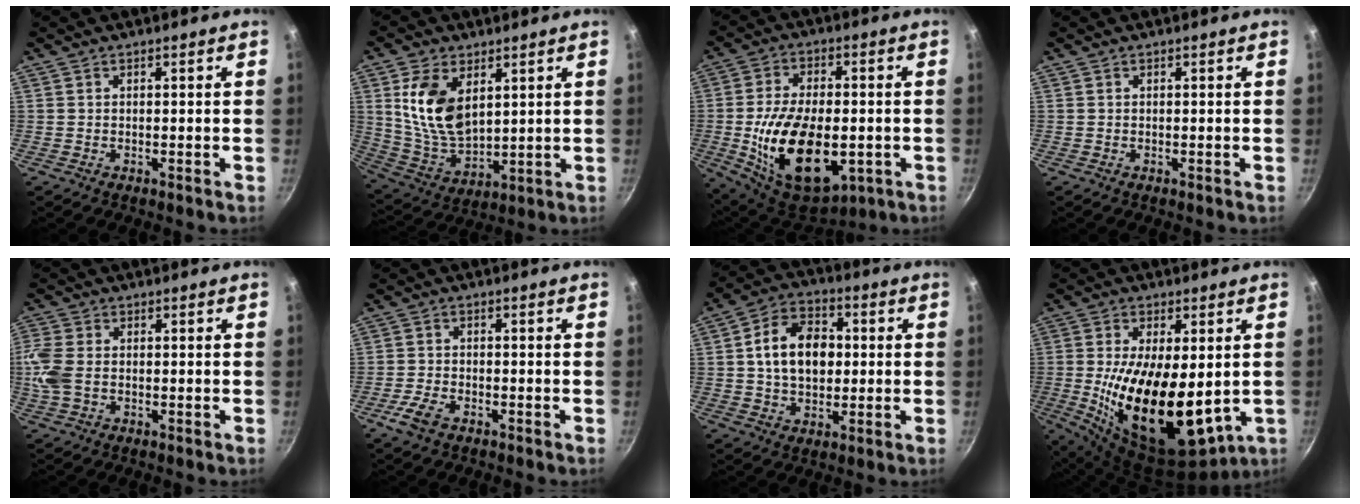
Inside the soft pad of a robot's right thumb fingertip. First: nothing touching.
{"total": 14.0, "force": [4.4, 8.4, 10.4], "torque": [-0.181, -0.032, 0.097]}
{"total": 21.4, "force": [-4.0, 12.0, 17.3], "torque": [-0.290, 0.003, -0.052]}
{"total": 0.0}
{"total": 6.7, "force": [-0.5, 4.5, 4.9], "torque": [-0.114, 0.003, -0.016]}
{"total": 4.5, "force": [-2.7, 2.2, 2.9], "torque": [-0.066, 0.015, -0.054]}
{"total": 13.2, "force": [1.2, 9.2, 9.3], "torque": [-0.126, 0.018, 0.009]}
{"total": 21.9, "force": [-0.9, 10.7, 19.1], "torque": [-0.329, -0.023, 0.002]}